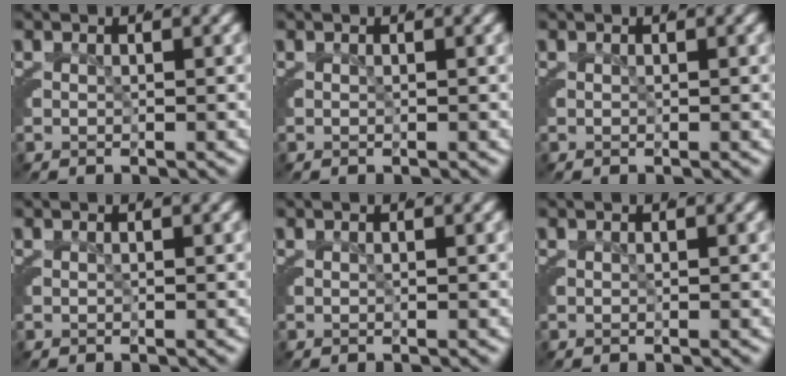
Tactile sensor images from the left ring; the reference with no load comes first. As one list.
[{"total": 0.0}, {"total": 0.0}, {"total": 0.0}, {"total": 0.0}, {"total": 0.0}]